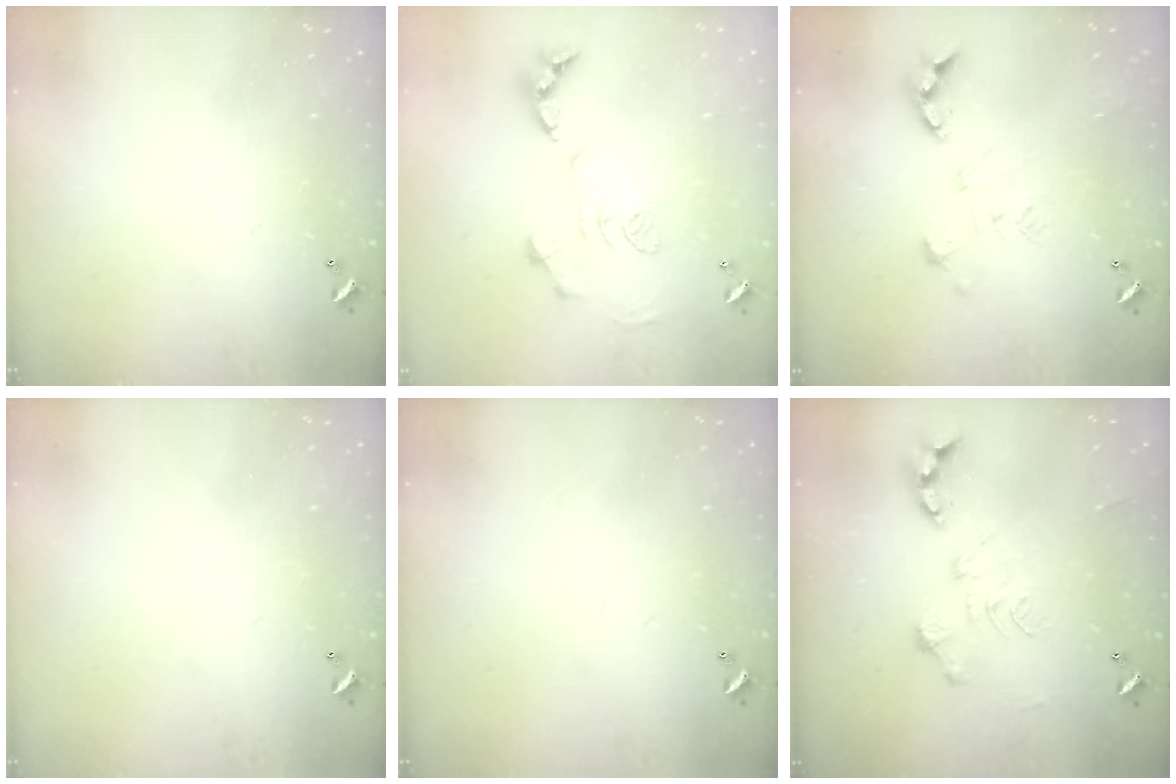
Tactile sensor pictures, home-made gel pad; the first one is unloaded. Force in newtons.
{"total": 1.2, "press": 0.4, "slide": 1.1}
{"total": 2.7, "press": 2.2, "slide": 1.5}
{"total": 0.0}
{"total": 0.0}
{"total": 0.0}